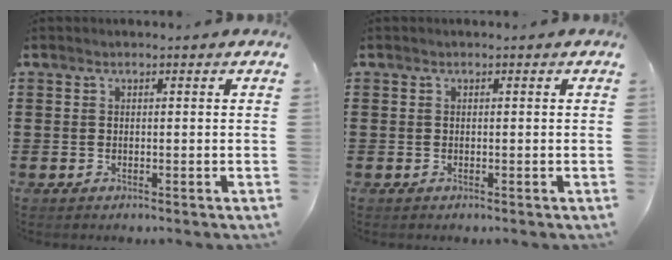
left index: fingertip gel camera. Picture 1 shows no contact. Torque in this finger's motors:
{"motor_torque": [0.00, 0.00, 0.00, 0.00]}